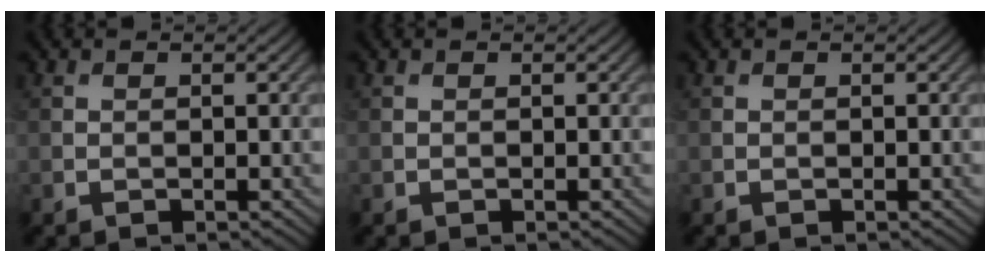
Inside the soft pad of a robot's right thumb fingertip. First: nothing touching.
{"total": 0.0}
{"total": 0.0}